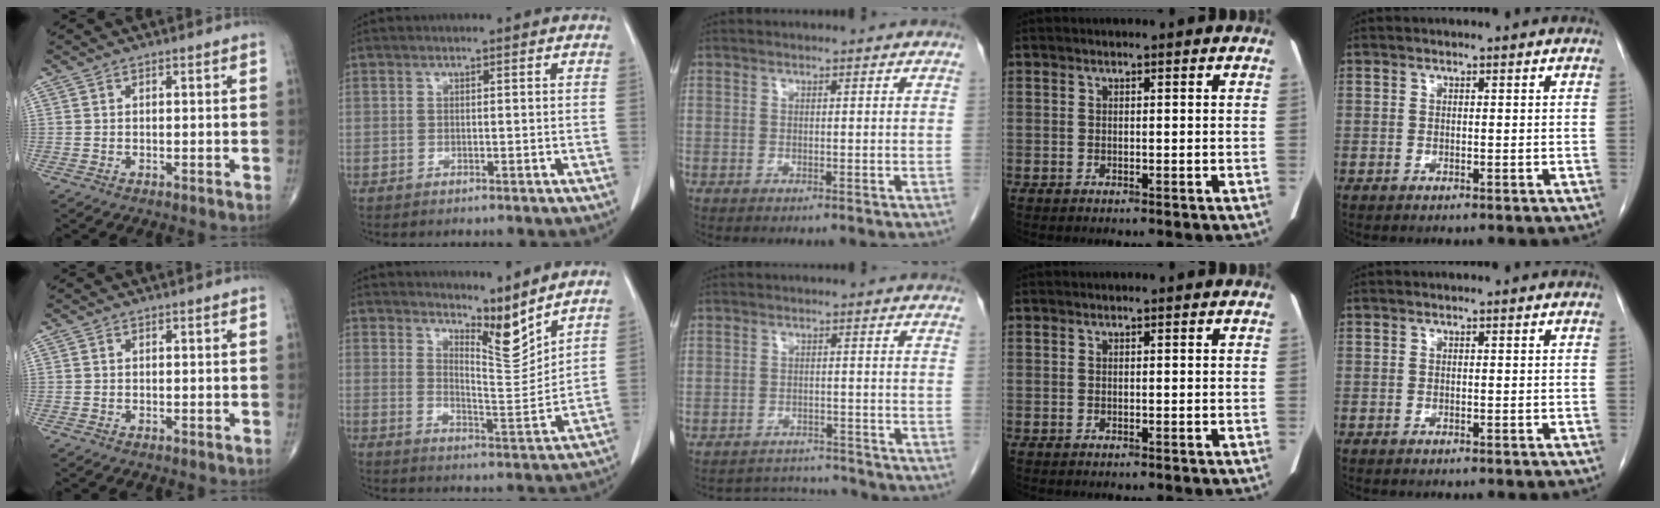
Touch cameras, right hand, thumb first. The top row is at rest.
{"index": {"total": 7.2, "force": [6.4, 0.6, 3.4], "torque": [-0.055, -0.023, 0.111]}, "middle": {"total": 5.4, "force": [-5.1, 0.5, -1.5], "torque": [0.020, 0.011, -0.078]}}